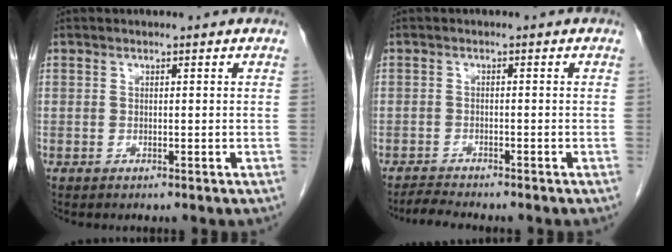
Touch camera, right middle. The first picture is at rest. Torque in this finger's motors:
{"motor_torque": [0.17, -0.11, -0.01, 0.00]}